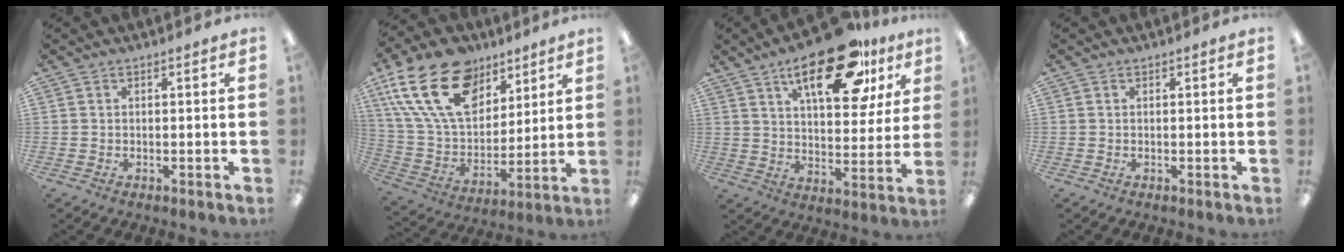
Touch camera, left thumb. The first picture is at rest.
{"total": 23.9, "force": [12.2, 15.2, 13.9], "torque": [-0.269, -0.054, 0.220]}
{"total": 21.6, "force": [13.1, 9.2, 14.5], "torque": [-0.212, -0.059, 0.208]}
{"total": 0.0}